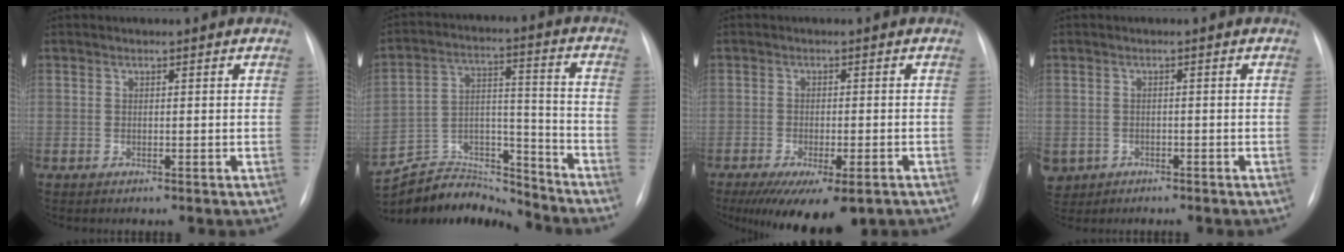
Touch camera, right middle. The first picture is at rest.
{"total": 15.4, "force": [-15.0, 2.9, 1.1], "torque": [-0.016, 0.044, -0.253]}
{"total": 11.5, "force": [-7.6, 3.9, 7.7], "torque": [-0.115, -0.017, -0.110]}
{"total": 4.2, "force": [-2.5, 3.4, 0.6], "torque": [-0.016, 0.003, -0.039]}